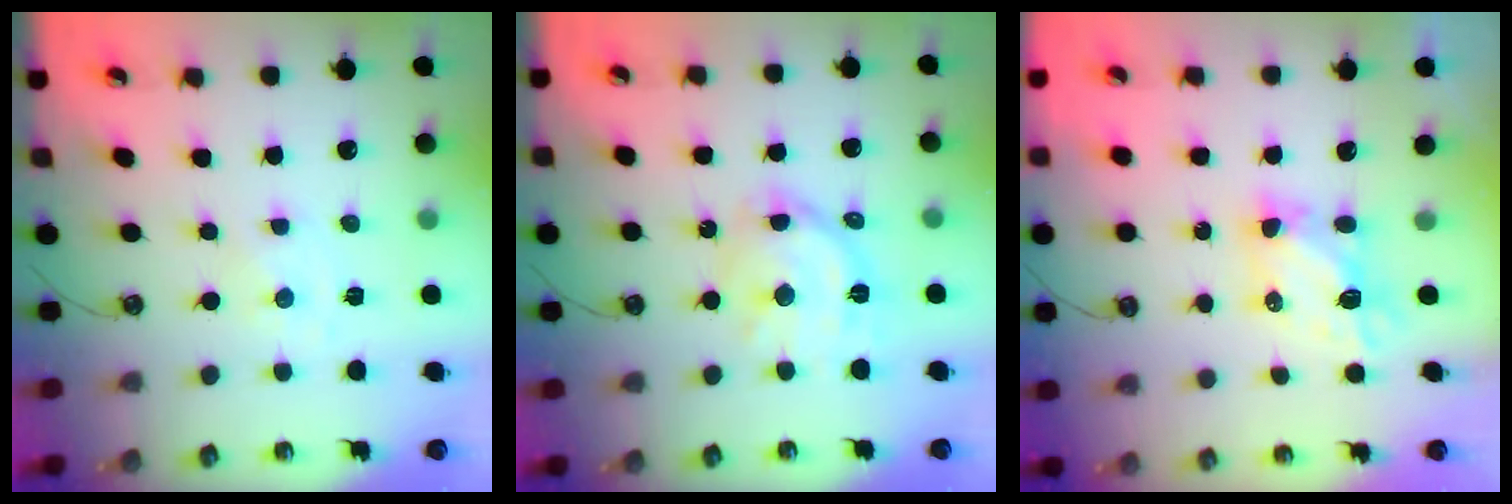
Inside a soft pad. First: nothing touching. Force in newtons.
{"total": 14.7, "press": 14.6, "slide": 1.3}
{"total": 5.7, "press": 5.7, "slide": 0.1}